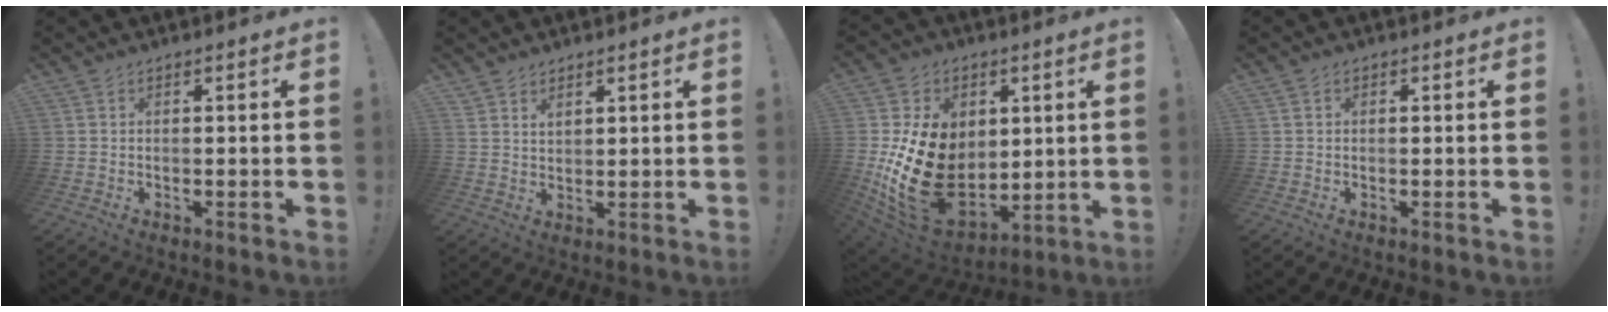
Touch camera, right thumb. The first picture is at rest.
{"total": 2.4, "force": [2.1, 1.1, 0.6], "torque": [0.000, -0.015, 0.036]}
{"total": 25.3, "force": [0.0, 18.5, 17.3], "torque": [-0.327, -0.017, 0.030]}
{"total": 0.6, "force": [0.0, 0.6, 0.2], "torque": [0.002, 0.000, 0.000]}